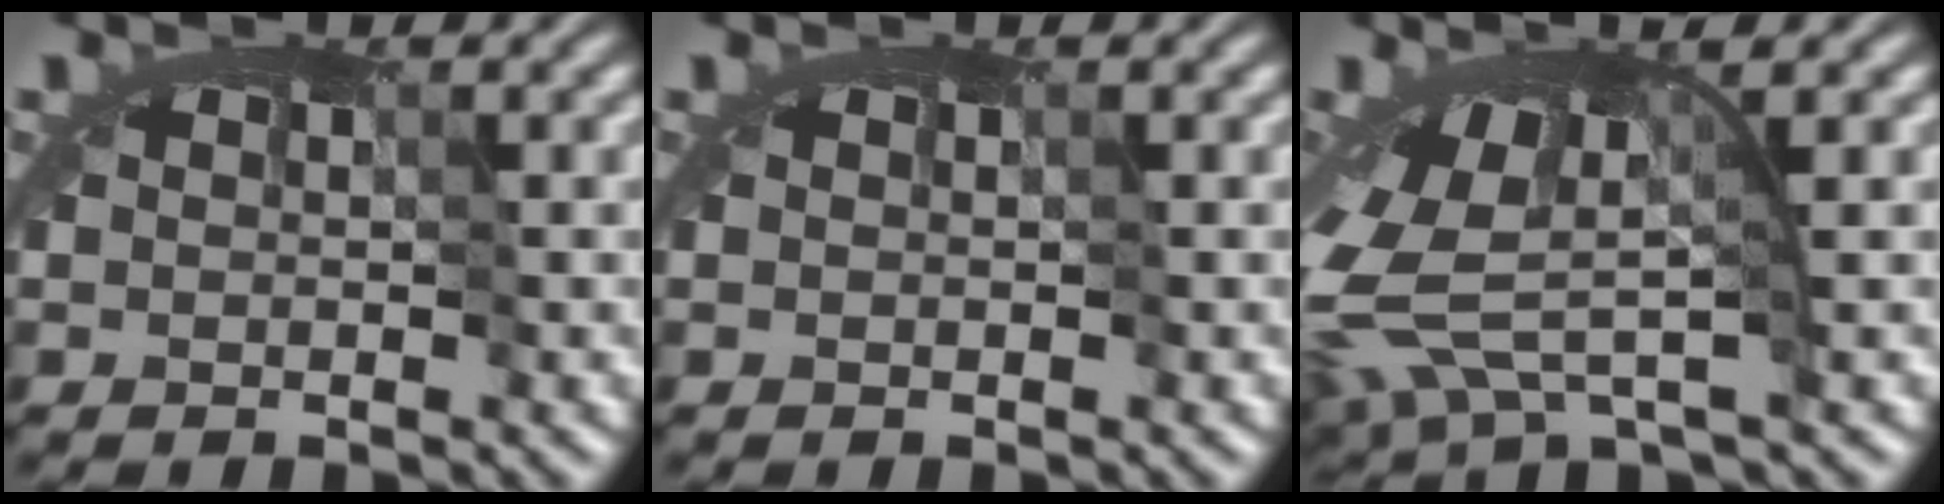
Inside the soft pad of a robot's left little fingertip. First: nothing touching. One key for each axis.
{"total": 0.0}
{"total": 5.4, "fx": -1.9, "fy": 2.1, "fz": 4.6, "tx": -0.102, "ty": -0.014, "tz": -0.040}